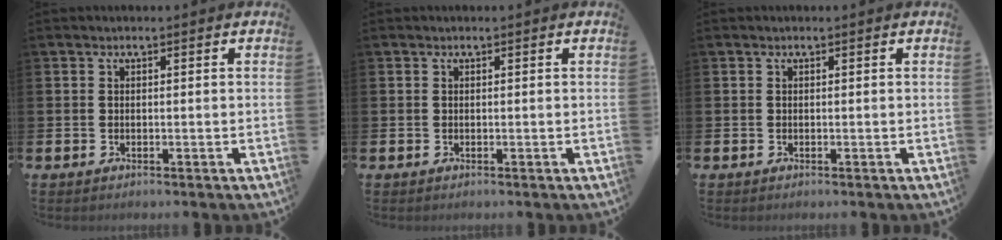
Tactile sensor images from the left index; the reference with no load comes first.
{"total": 0.0}
{"total": 0.0}